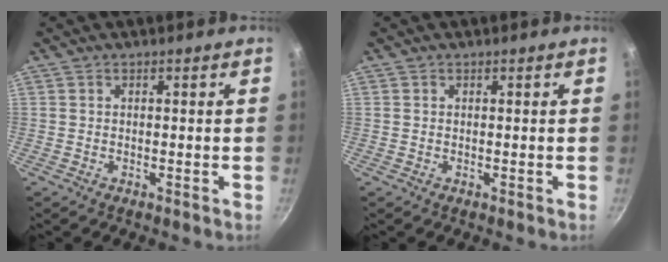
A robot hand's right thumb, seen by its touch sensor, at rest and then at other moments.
{"total": 0.0}